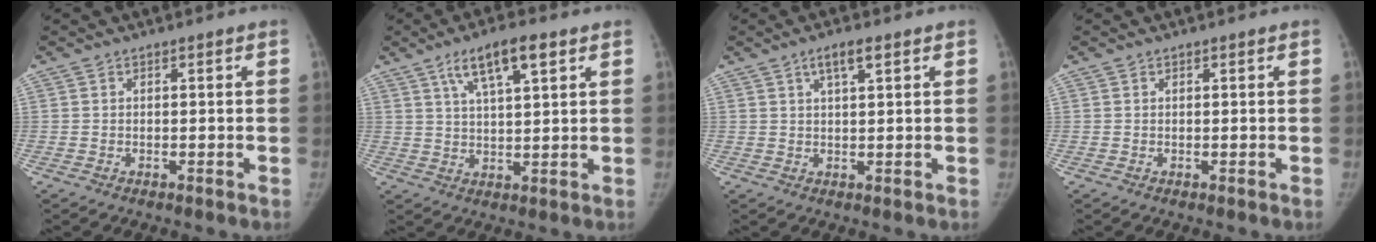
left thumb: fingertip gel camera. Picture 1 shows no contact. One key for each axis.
{"total": 9.0, "fx": 4.8, "fy": 2.5, "fz": 7.2, "tx": -0.117, "ty": -0.009, "tz": 0.086}
{"total": 3.6, "fx": 2.0, "fy": 0.9, "fz": 2.9, "tx": -0.050, "ty": -0.002, "tz": 0.037}
{"total": 0.0}